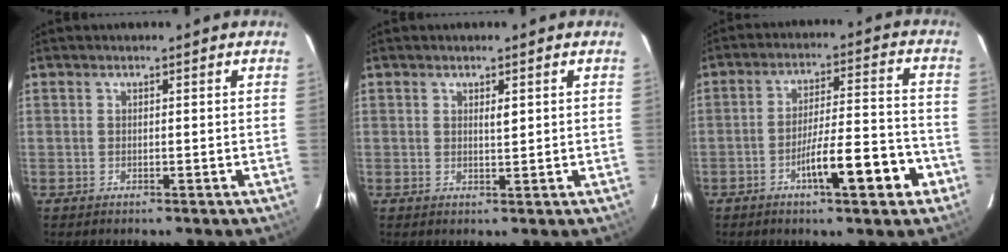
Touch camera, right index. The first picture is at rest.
{"total": 1.3, "force": [0.6, 0.3, 1.1], "torque": [-0.019, -0.003, 0.009]}
{"total": 10.8, "force": [-5.1, 1.6, 9.4], "torque": [-0.148, 0.014, -0.074]}